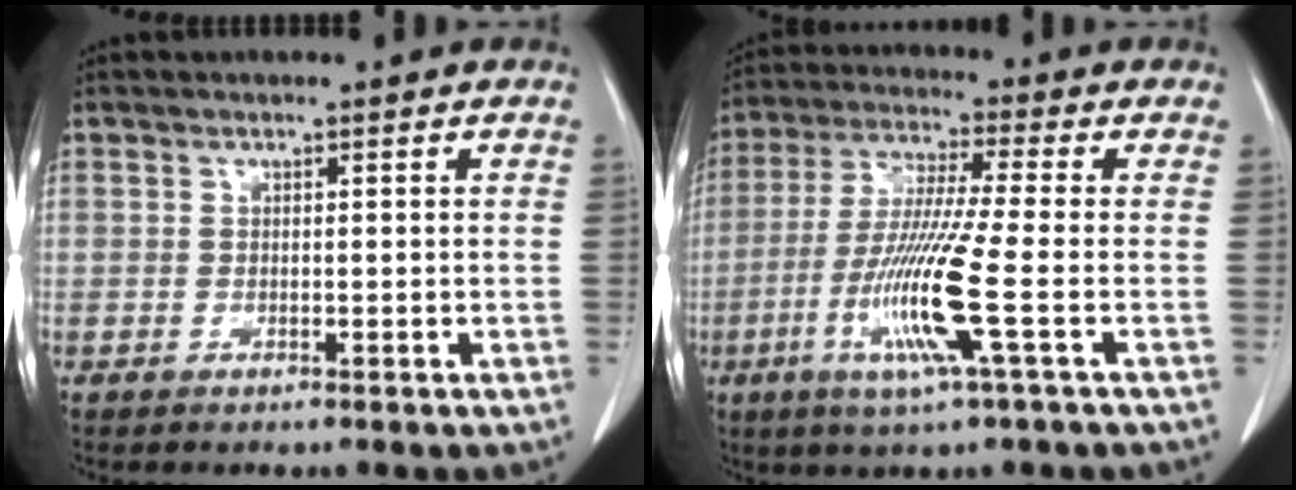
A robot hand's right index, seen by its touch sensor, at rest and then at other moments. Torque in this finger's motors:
{"motor_torque": [1.89, -0.25, 0.89, 0.21]}